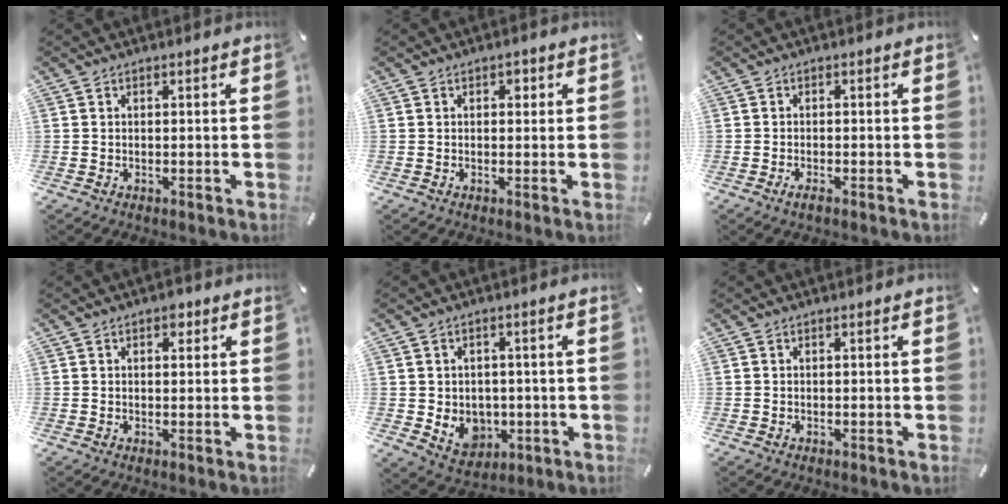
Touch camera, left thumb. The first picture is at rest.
{"total": 1.5, "force": [0.4, 1.2, 0.8], "torque": [-0.002, 0.001, 0.002]}
{"total": 1.7, "force": [-1.0, 0.5, 1.2], "torque": [-0.021, 0.002, -0.019]}
{"total": 2.4, "force": [1.0, 1.7, 1.4], "torque": [-0.007, -0.002, 0.011]}
{"total": 6.6, "force": [-0.5, 6.2, 2.2], "torque": [-0.037, -0.004, -0.005]}
{"total": 0.0}